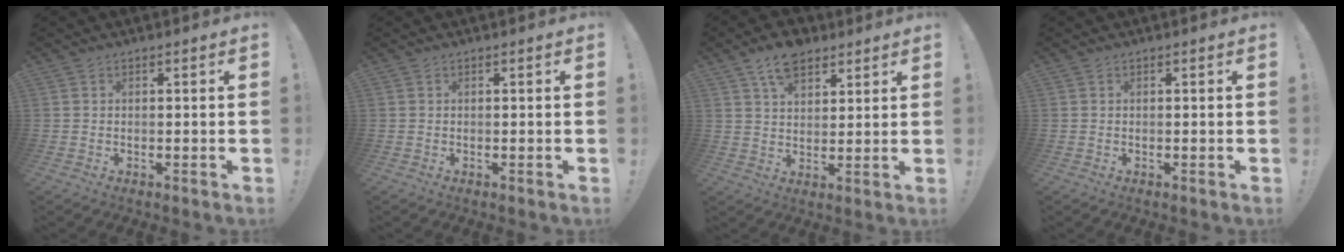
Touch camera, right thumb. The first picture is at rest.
{"total": 0.0}
{"total": 9.3, "force": [6.2, 5.3, 4.4], "torque": [-0.070, -0.026, 0.116]}
{"total": 0.0}